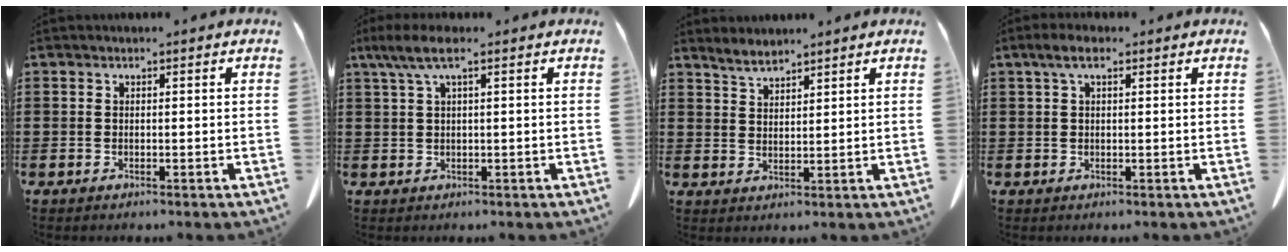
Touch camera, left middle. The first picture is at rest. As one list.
[{"total": 4.1, "force": [1.6, 0.8, 3.7], "torque": [-0.090, -0.005, 0.024]}, {"total": 2.8, "force": [2.7, 0.5, 0.8], "torque": [-0.023, -0.004, 0.051]}, {"total": 3.2, "force": [1.4, 1.3, 2.6], "torque": [-0.056, 0.007, 0.024]}]